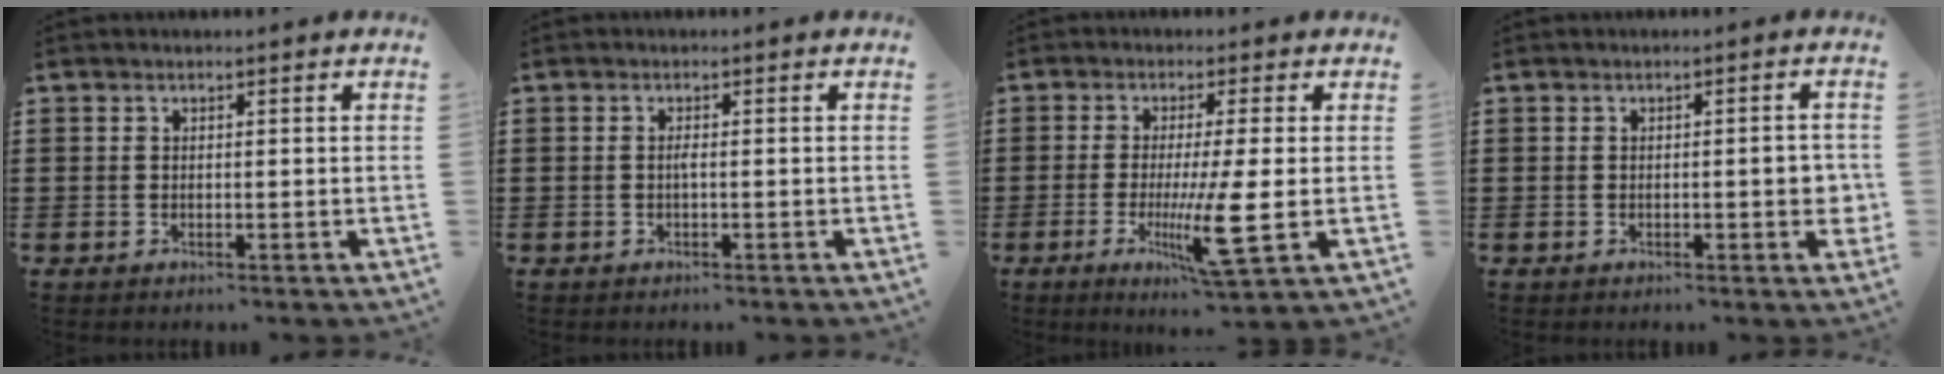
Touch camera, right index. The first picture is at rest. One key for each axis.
{"total": 0.9, "fx": -0.3, "fy": -0.1, "fz": 0.8, "tx": -0.017, "ty": -0.004, "tz": -0.005}
{"total": 8.9, "fx": -1.9, "fy": -0.4, "fz": 8.7, "tx": -0.169, "ty": -0.028, "tz": -0.036}
{"total": 2.7, "fx": -0.4, "fy": 0.6, "fz": 2.6, "tx": -0.035, "ty": -0.003, "tz": -0.008}